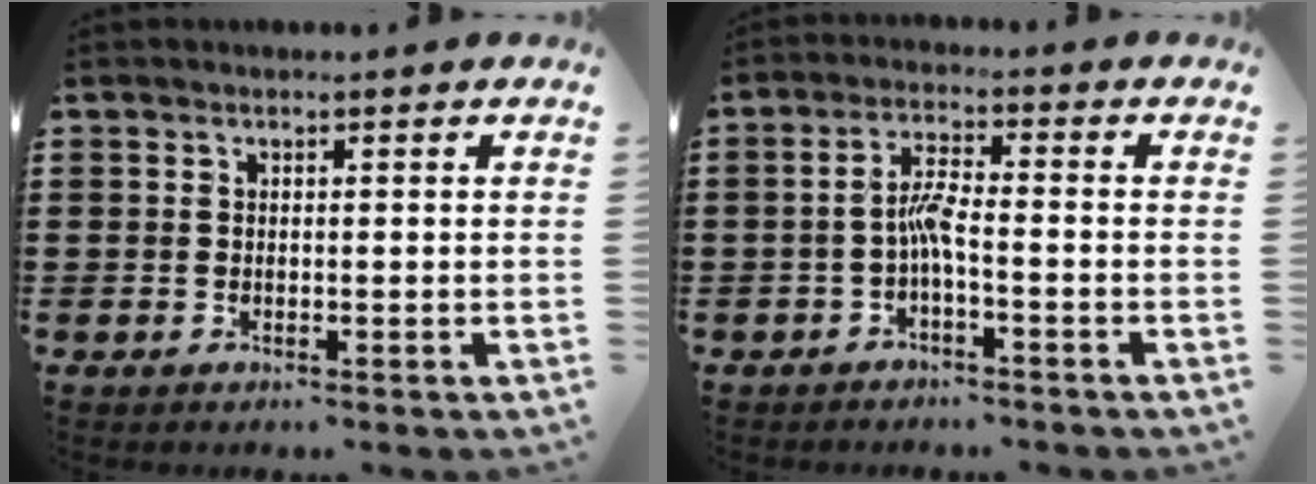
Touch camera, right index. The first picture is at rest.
{"total": 3.9, "force": [-1.5, 0.3, 3.6], "torque": [-0.075, 0.001, -0.032]}